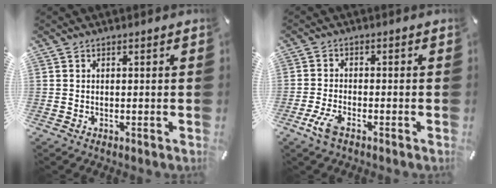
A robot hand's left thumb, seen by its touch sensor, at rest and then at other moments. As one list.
[{"total": 4.6, "force": [-2.6, 1.7, 3.4], "torque": [-0.093, -0.005, -0.056]}]